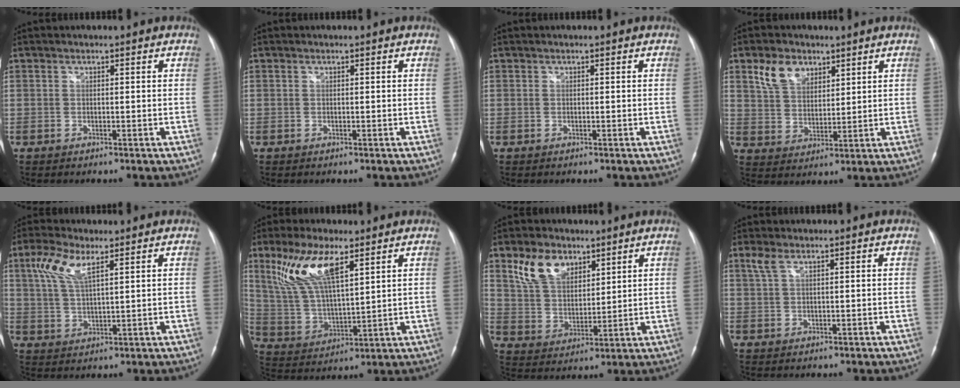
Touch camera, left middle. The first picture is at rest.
{"total": 0.0}
{"total": 0.0}
{"total": 6.8, "force": [4.1, 4.4, 3.3], "torque": [-0.073, 0.015, 0.084]}
{"total": 6.8, "force": [3.5, 1.8, 5.5], "torque": [-0.128, 0.013, 0.073]}
{"total": 11.9, "force": [6.5, 3.2, 9.5], "torque": [-0.209, 0.010, 0.133]}
{"total": 8.9, "force": [5.3, 5.5, 4.6], "torque": [-0.097, 0.017, 0.109]}
{"total": 2.2, "force": [1.3, 0.6, 1.6], "torque": [-0.051, 0.015, 0.035]}